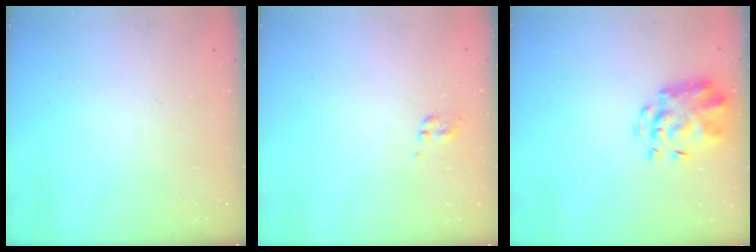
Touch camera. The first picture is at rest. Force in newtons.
{"total": 0.0}
{"total": 3.8, "press": 3.5, "slide": 1.4}